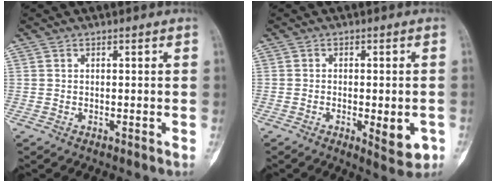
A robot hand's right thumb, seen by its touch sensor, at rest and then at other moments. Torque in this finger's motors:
{"motor_torque": [-0.11, 0.29, 0.17, -0.04, 0.02]}